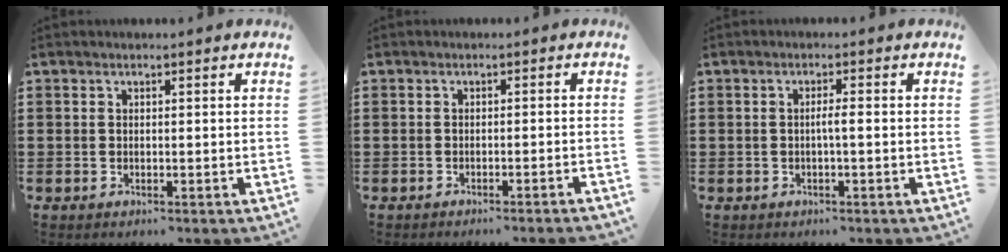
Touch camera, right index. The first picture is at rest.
{"total": 1.4, "force": [-1.2, -0.5, 0.6], "torque": [-0.011, -0.003, -0.023]}
{"total": 1.7, "force": [-0.3, 0.0, 1.7], "torque": [-0.030, -0.001, -0.007]}